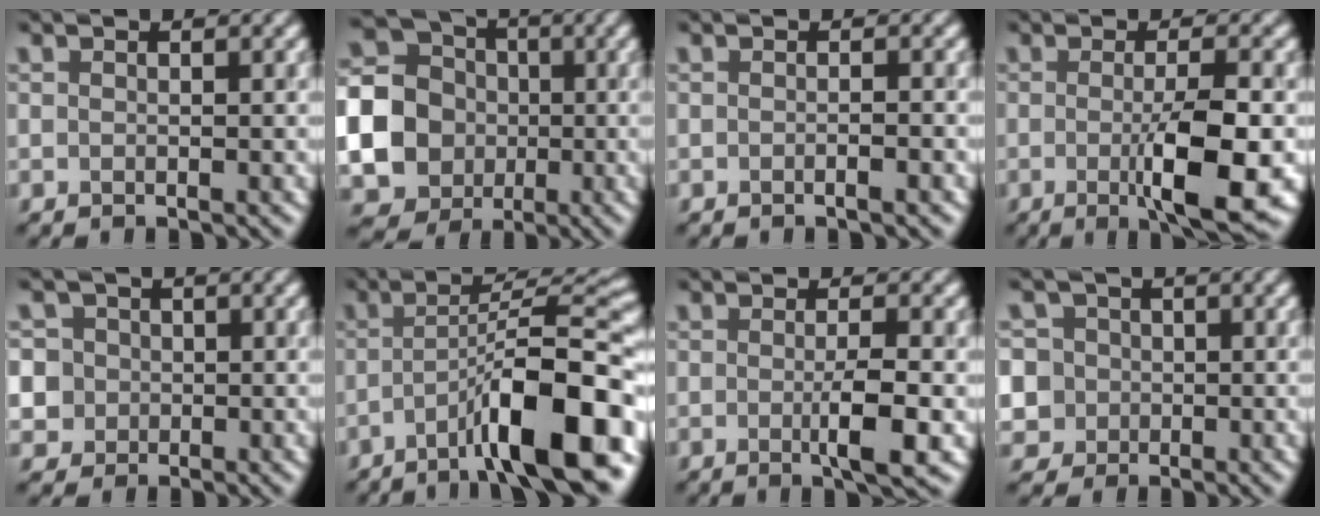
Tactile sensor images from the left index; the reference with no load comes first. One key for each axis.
{"total": 18.9, "fx": -2.1, "fy": 18.0, "fz": 5.4, "tx": -0.183, "ty": -0.014, "tz": -0.081}
{"total": 1.3, "fx": -0.4, "fy": 0.3, "fz": 1.2, "tx": -0.012, "ty": -0.002, "tz": -0.012}
{"total": 6.7, "fx": -1.4, "fy": 1.3, "fz": 6.4, "tx": -0.100, "ty": -0.009, "tz": -0.019}
{"total": 6.2, "fx": 0.5, "fy": 5.9, "fz": 1.9, "tx": -0.042, "ty": 0.028, "tz": -0.015}
{"total": 12.0, "fx": -5.1, "fy": 2.5, "fz": 10.6, "tx": -0.147, "ty": 0.017, "tz": -0.082}
{"total": 3.5, "fx": -0.6, "fy": 0.5, "fz": 3.4, "tx": -0.055, "ty": -0.005, "tz": -0.009}
{"total": 6.7, "fx": 0.4, "fy": 6.4, "fz": 1.9, "tx": -0.040, "ty": 0.028, "tz": -0.021}